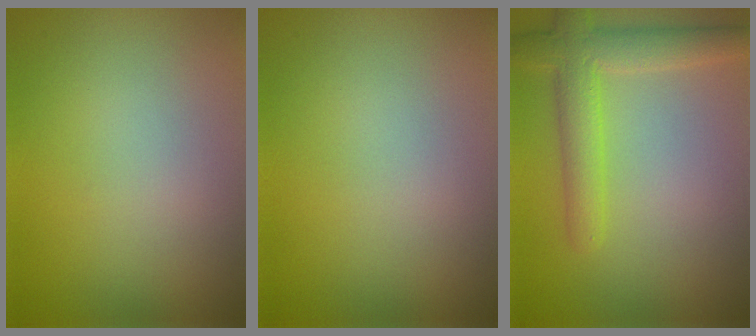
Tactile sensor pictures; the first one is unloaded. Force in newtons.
{"total": 0.0}
{"total": 4.5, "press": 4.5, "slide": 0.4}